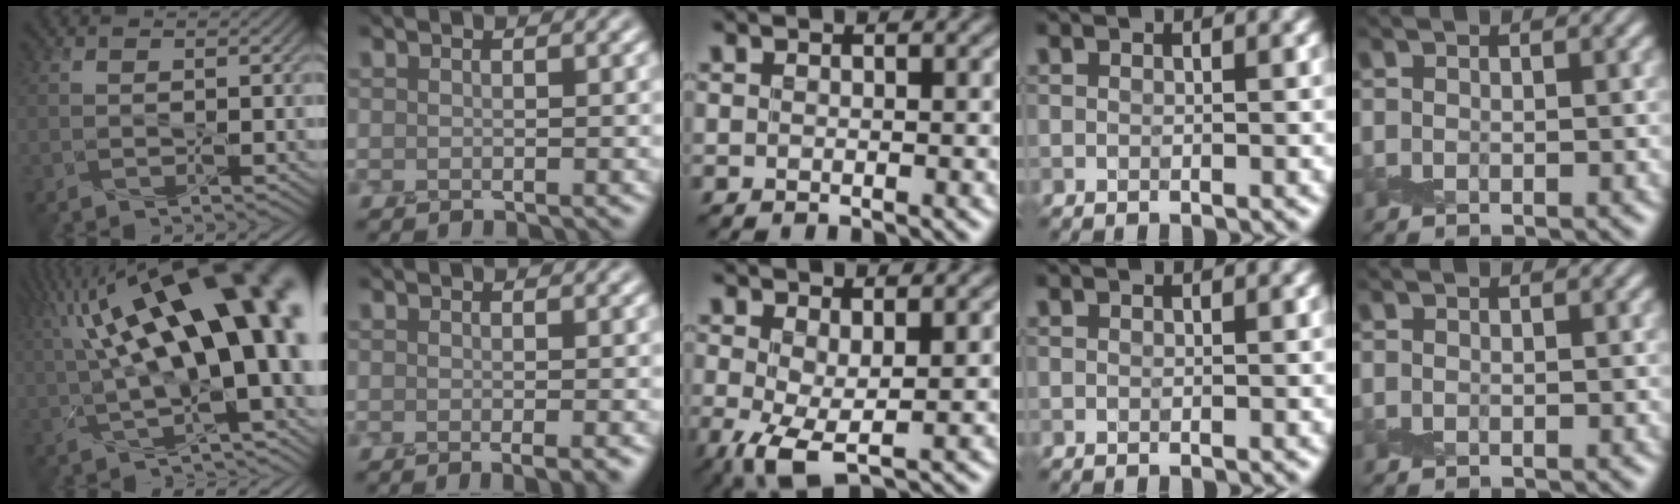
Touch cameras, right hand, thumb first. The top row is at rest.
{"thumb": {"total": 19.2, "force": [3.4, 6.6, 17.7], "torque": [-0.262, 0.029, 0.052]}, "index": {"total": 1.5, "force": [-0.6, 0.3, 1.4], "torque": [-0.007, -0.007, -0.010]}, "middle": {"total": 4.1, "force": [-0.4, 1.6, 3.8], "torque": [-0.086, -0.007, -0.008]}}